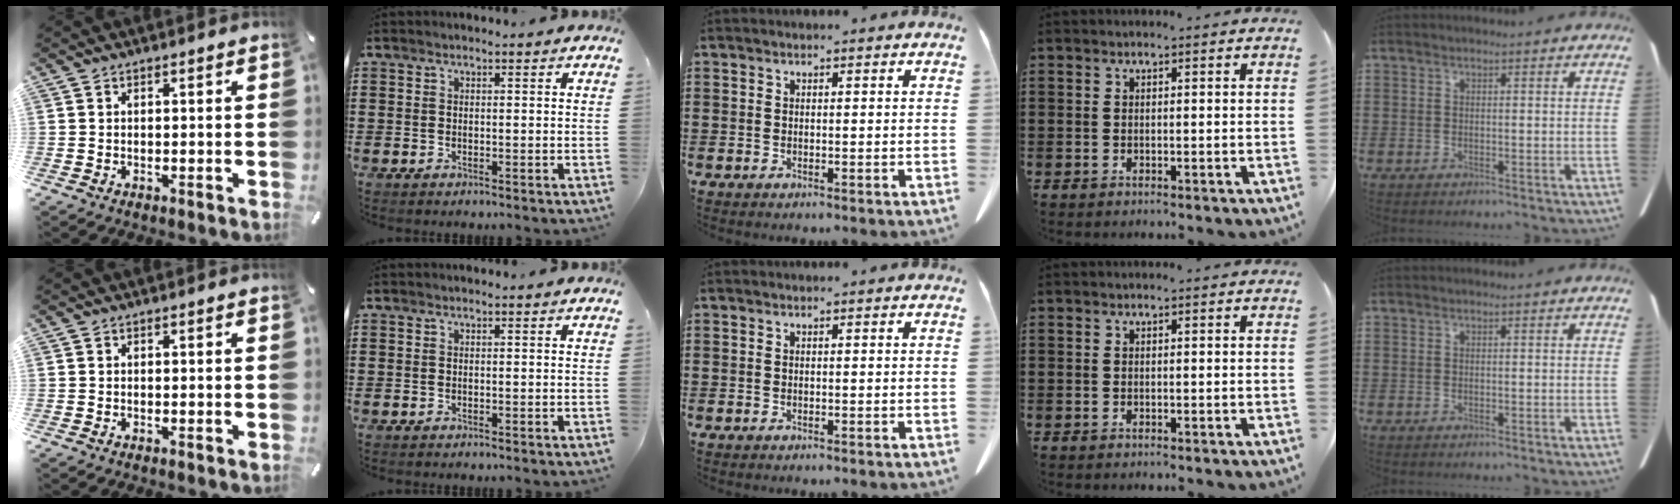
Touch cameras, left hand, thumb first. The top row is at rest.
{}